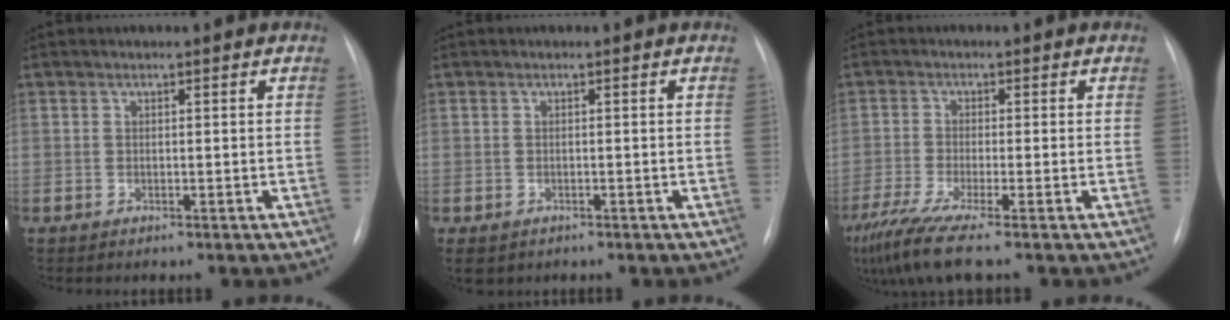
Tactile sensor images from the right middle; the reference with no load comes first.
{"total": 3.4, "force": [-2.0, 2.4, 1.1], "torque": [-0.016, -0.002, -0.028]}
{"total": 8.4, "force": [-6.2, -0.3, 5.6], "torque": [-0.107, -0.029, -0.112]}